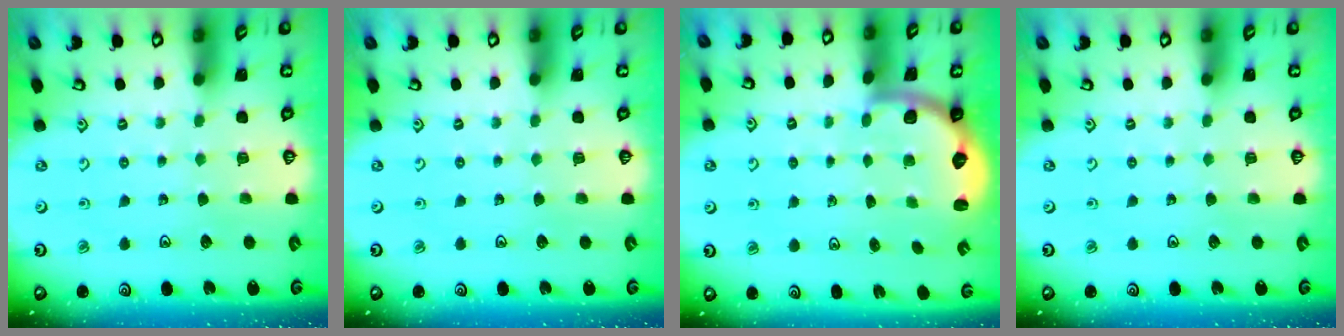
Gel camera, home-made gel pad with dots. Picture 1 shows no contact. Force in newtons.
{"total": 0.0}
{"total": 2.5, "press": 2.1, "slide": 1.4}
{"total": 0.0}